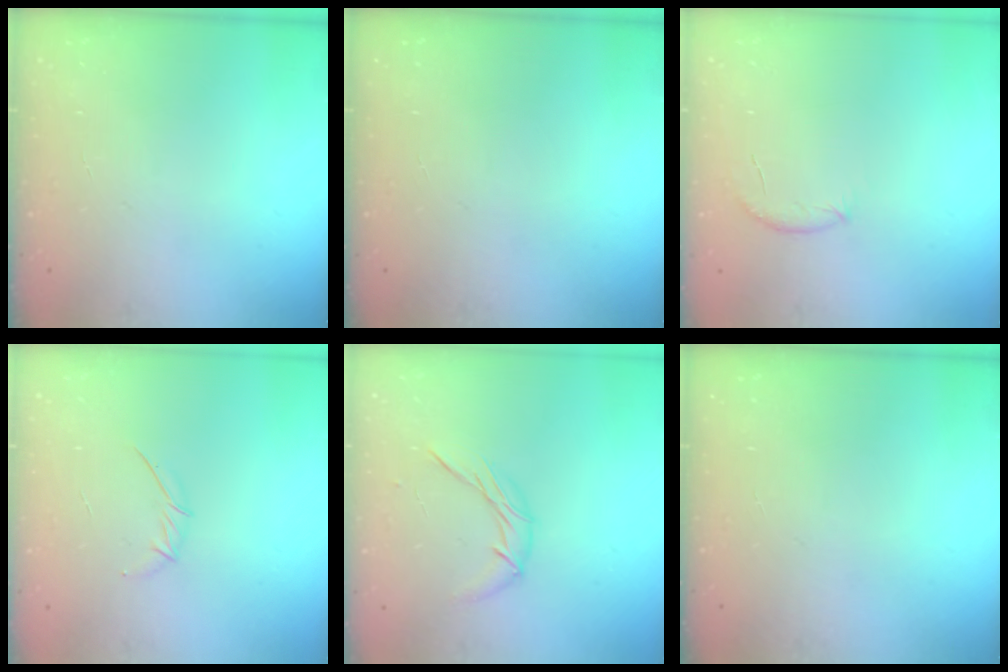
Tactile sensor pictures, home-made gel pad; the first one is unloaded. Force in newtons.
{"total": 0.0}
{"total": 6.9, "press": 6.7, "slide": 1.8}
{"total": 3.9, "press": 3.8, "slide": 0.8}
{"total": 6.8, "press": 6.8, "slide": 0.7}
{"total": 0.0}